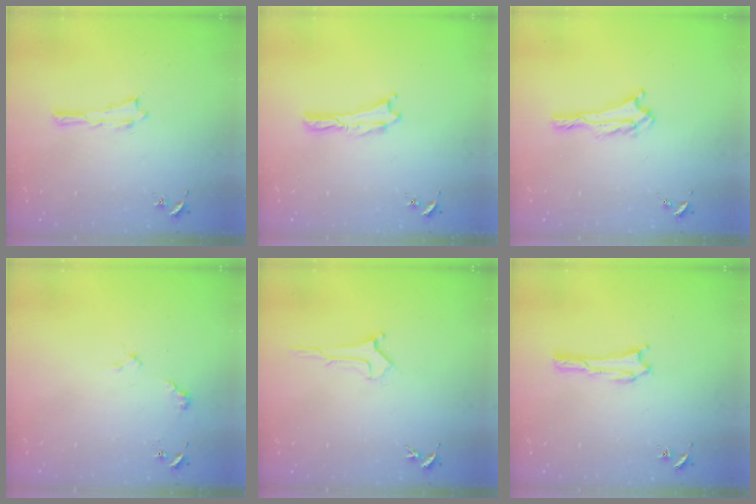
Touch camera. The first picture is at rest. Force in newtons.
{"total": 0.0}
{"total": 0.6, "press": 0.6, "slide": 0.1}
{"total": 2.4, "press": 2.3, "slide": 0.3}
{"total": 1.0, "press": 1.0, "slide": 0.0}
{"total": 0.8, "press": 0.8, "slide": 0.2}